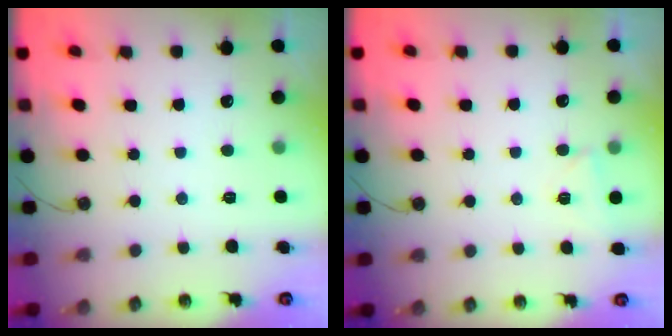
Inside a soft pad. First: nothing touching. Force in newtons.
{"total": 2.8, "press": 2.7, "slide": 0.6}